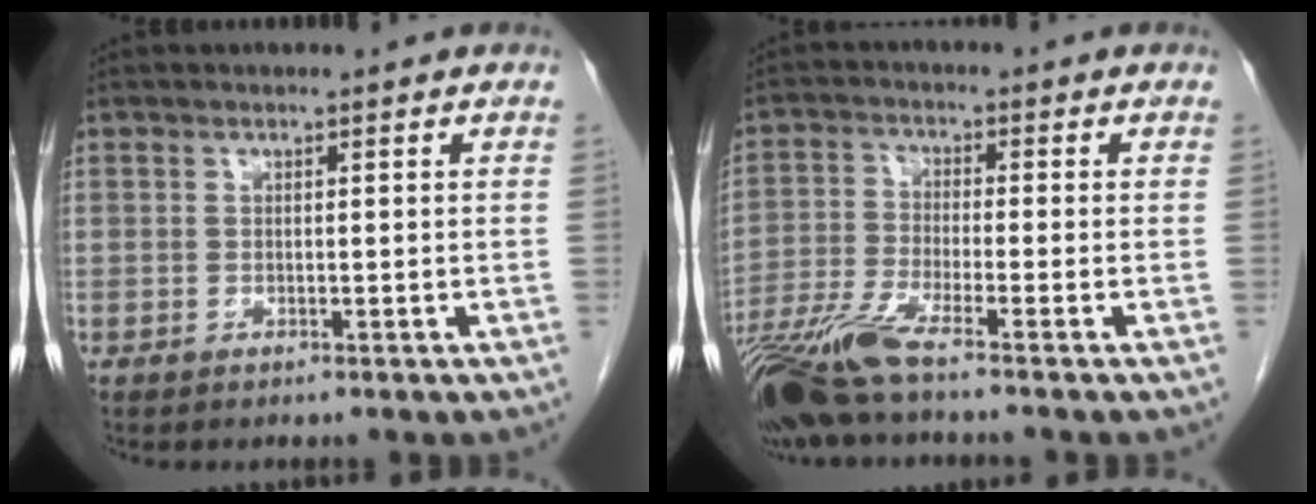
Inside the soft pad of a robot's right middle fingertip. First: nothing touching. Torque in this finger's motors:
{"motor_torque": [1.22, -0.92, 0.45, 0.15]}